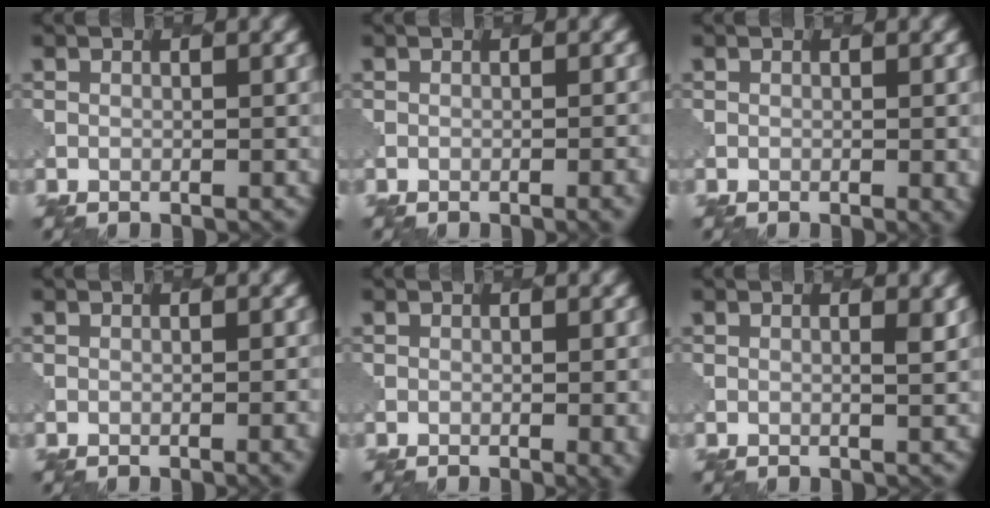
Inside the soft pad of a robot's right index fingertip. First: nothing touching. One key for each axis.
{"total": 2.5, "fx": -1.3, "fy": 0.8, "fz": 2.0, "tx": -0.007, "ty": 0.008, "tz": -0.012}
{"total": 1.5, "fx": -0.5, "fy": 0.2, "fz": 1.3, "tx": -0.018, "ty": 0.000, "tz": -0.008}
{"total": 2.2, "fx": -1.0, "fy": 0.7, "fz": 1.8, "tx": -0.007, "ty": 0.005, "tz": -0.008}
{"total": 2.3, "fx": -0.9, "fy": 0.5, "fz": 2.1, "tx": -0.024, "ty": -0.001, "tz": -0.010}
{"total": 1.2, "fx": 0.4, "fy": 0.2, "fz": 1.1, "tx": -0.017, "ty": -0.001, "tz": 0.004}